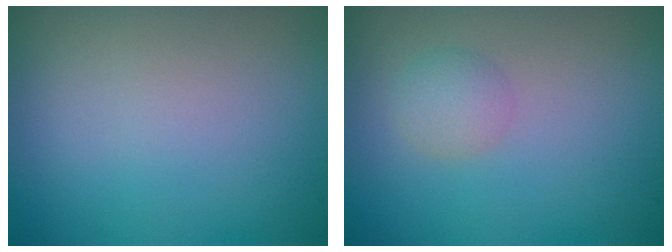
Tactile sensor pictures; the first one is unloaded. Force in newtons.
{"total": 1.6, "press": 1.6, "slide": 0.0}